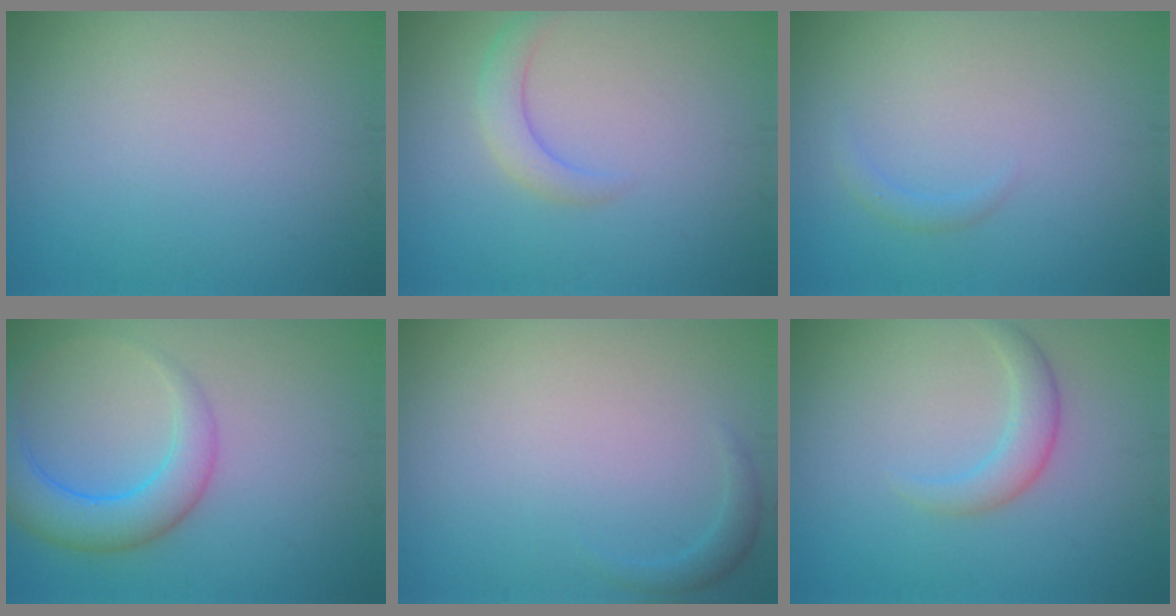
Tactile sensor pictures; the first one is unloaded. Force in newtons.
{"total": 2.1, "press": 2.0, "slide": 0.3}
{"total": 0.8, "press": 0.8, "slide": 0.0}
{"total": 4.7, "press": 4.7, "slide": 0.3}
{"total": 1.0, "press": 1.0, "slide": 0.1}
{"total": 2.2, "press": 2.2, "slide": 0.2}